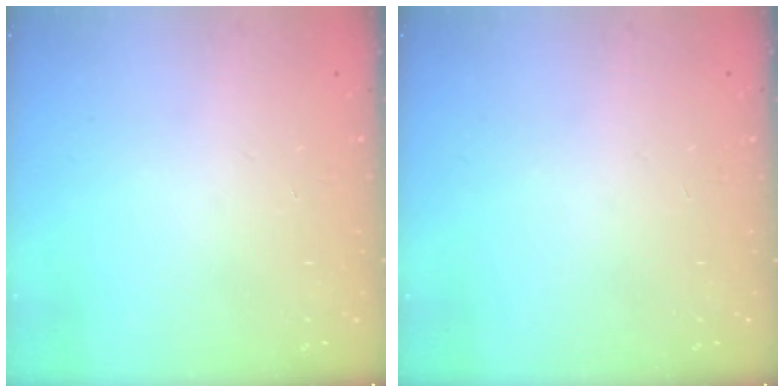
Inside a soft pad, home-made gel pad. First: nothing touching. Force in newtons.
{"total": 0.0}